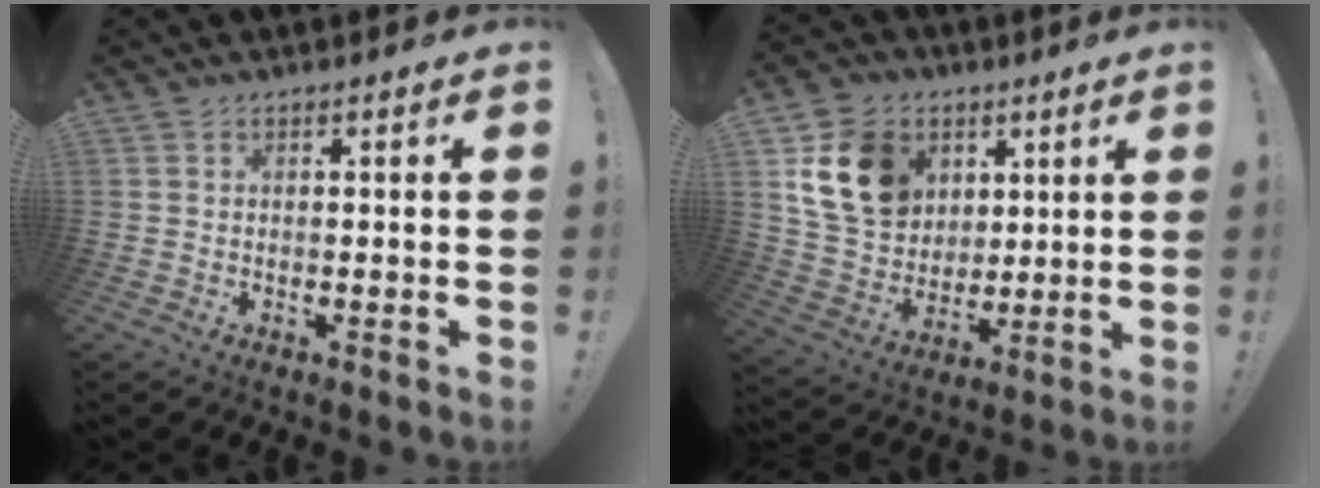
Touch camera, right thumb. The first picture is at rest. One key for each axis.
{"total": 16.7, "fx": 6.3, "fy": 13.1, "fz": 8.1, "tx": -0.137, "ty": -0.019, "tz": 0.130}